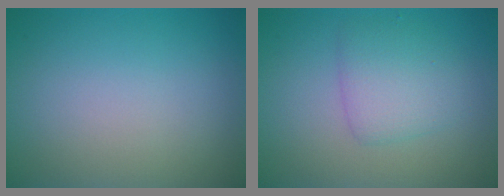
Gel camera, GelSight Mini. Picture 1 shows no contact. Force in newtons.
{"total": 3.2, "press": 3.2, "slide": 0.1}